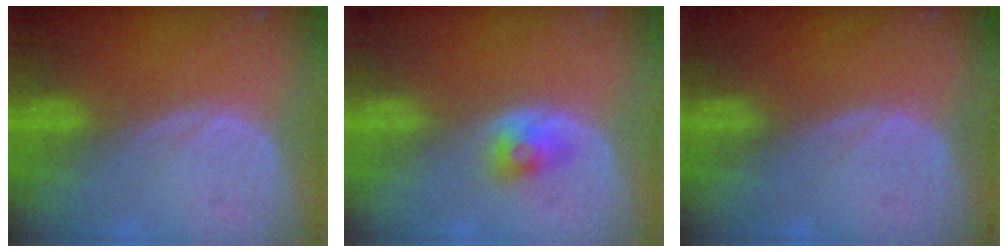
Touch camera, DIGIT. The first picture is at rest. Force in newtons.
{"total": 2.4, "press": 2.3, "slide": 0.8}
{"total": 0.0}